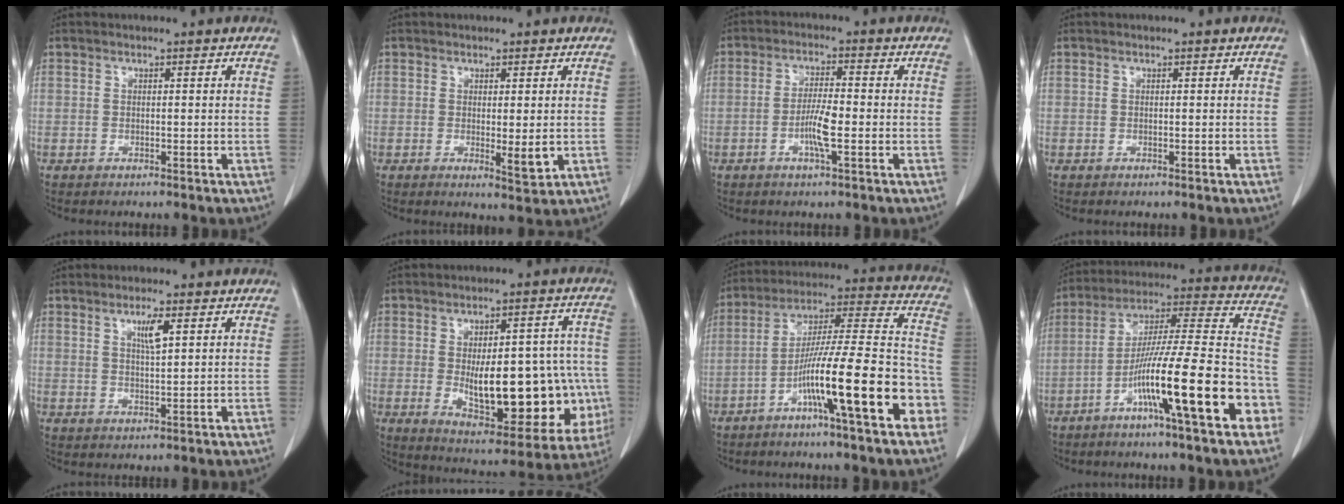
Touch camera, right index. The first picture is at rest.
{"total": 3.2, "force": [-0.2, 0.6, 3.1], "torque": [-0.051, -0.012, 0.002]}
{"total": 4.8, "force": [-1.3, 0.4, 4.6], "torque": [-0.088, -0.001, -0.024]}
{"total": 0.0}
{"total": 3.4, "force": [1.5, 0.3, 3.0], "torque": [-0.053, -0.002, 0.027]}
{"total": 21.2, "force": [-3.2, 8.3, 19.2], "torque": [-0.214, 0.023, -0.010]}
{"total": 18.9, "force": [-8.1, 1.4, 17.0], "torque": [-0.249, 0.017, -0.132]}
{"total": 20.7, "force": [-8.9, 1.4, 18.6], "torque": [-0.273, 0.005, -0.148]}